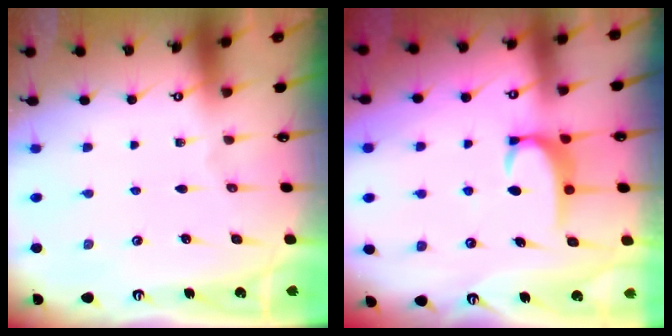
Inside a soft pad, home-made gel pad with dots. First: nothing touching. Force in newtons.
{"total": 3.6, "press": 3.6, "slide": 0.4}